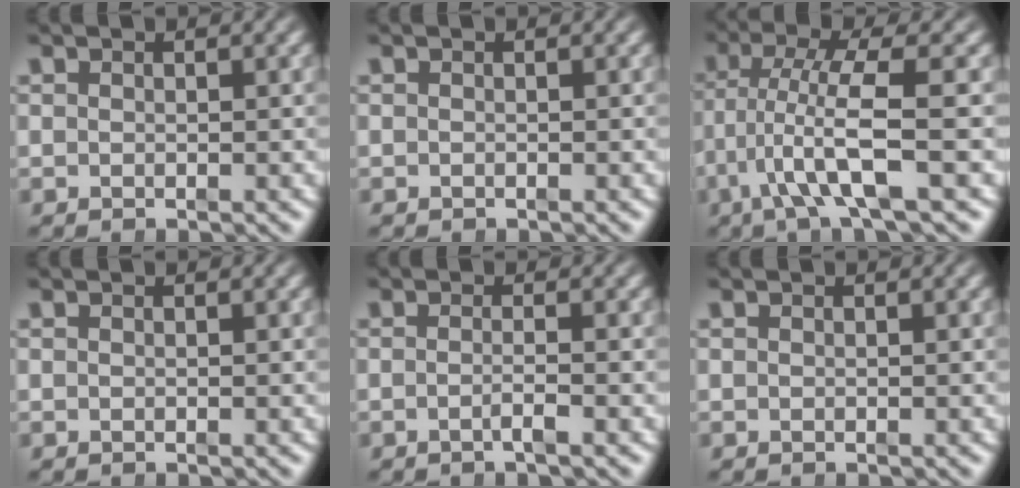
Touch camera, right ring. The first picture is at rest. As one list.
[{"total": 0.0}, {"total": 5.3, "force": [-1.0, 1.5, 5.0], "torque": [-0.113, -0.025, -0.006]}, {"total": 0.0}, {"total": 1.4, "force": [-1.0, -0.2, 1.0], "torque": [-0.023, -0.006, -0.018]}, {"total": 0.0}]